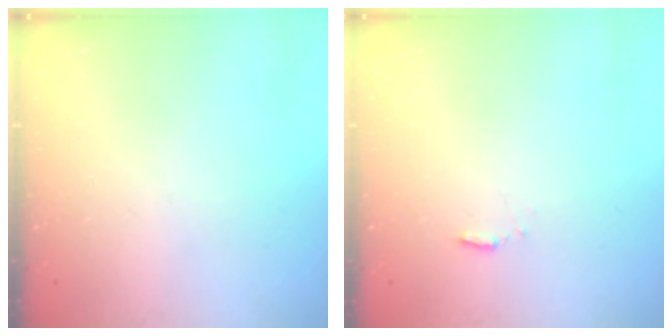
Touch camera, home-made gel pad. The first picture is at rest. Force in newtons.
{"total": 1.3, "press": 1.3, "slide": 0.3}